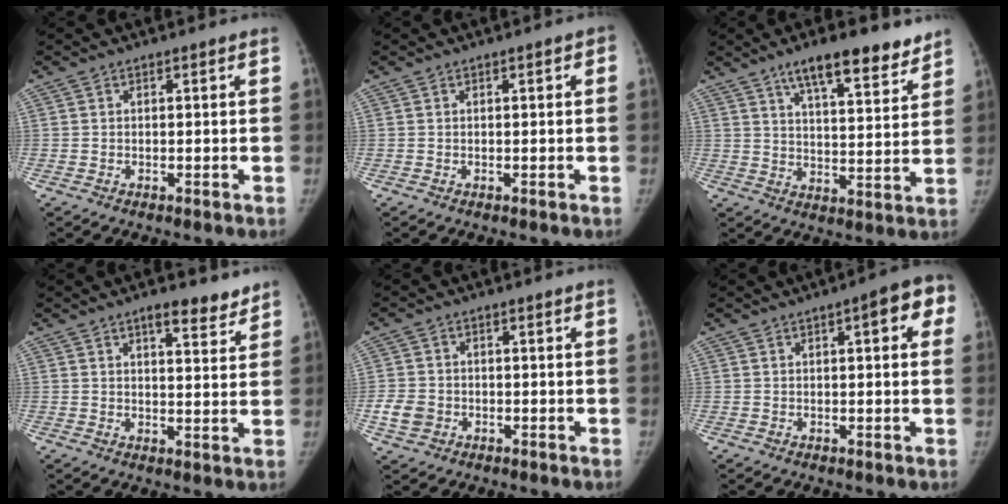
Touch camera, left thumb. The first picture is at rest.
{"total": 1.0, "force": [0.2, 0.4, 0.9], "torque": [-0.007, 0.003, 0.001]}
{"total": 13.3, "force": [9.5, 3.8, 8.5], "torque": [-0.099, -0.048, 0.148]}
{"total": 6.2, "force": [4.6, 2.0, 3.6], "torque": [-0.029, -0.029, 0.064]}
{"total": 4.4, "force": [-1.4, 3.7, 1.9], "torque": [-0.029, 0.008, -0.022]}
{"total": 7.6, "force": [2.4, 2.4, 6.8], "torque": [-0.063, 0.008, 0.020]}